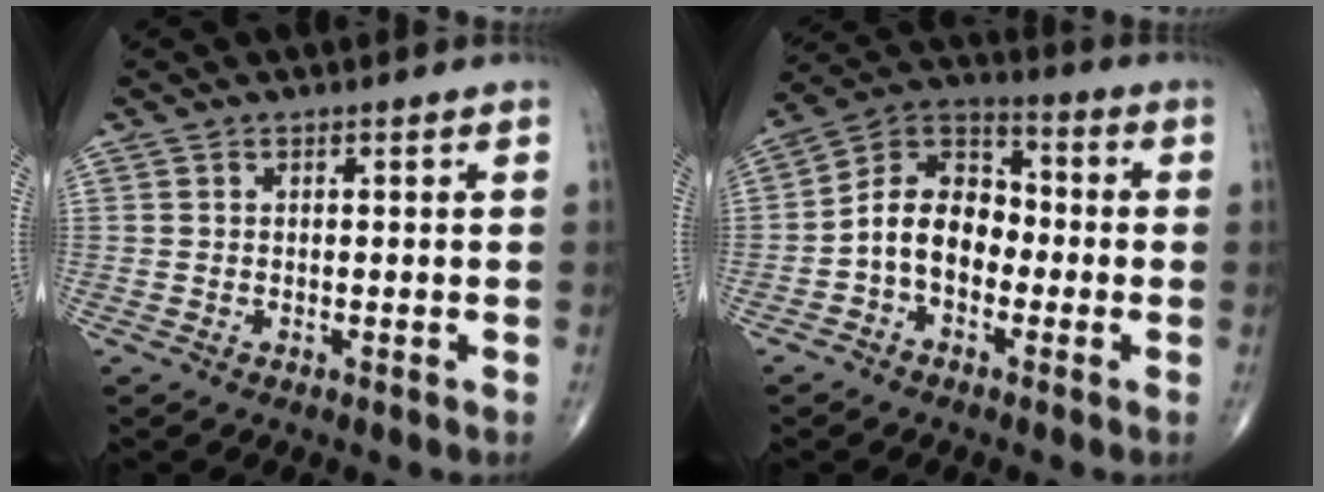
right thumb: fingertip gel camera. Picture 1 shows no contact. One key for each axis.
{"total": 11.3, "fx": -2.4, "fy": 8.0, "fz": 7.6, "tx": -0.110, "ty": 0.042, "tz": -0.058}